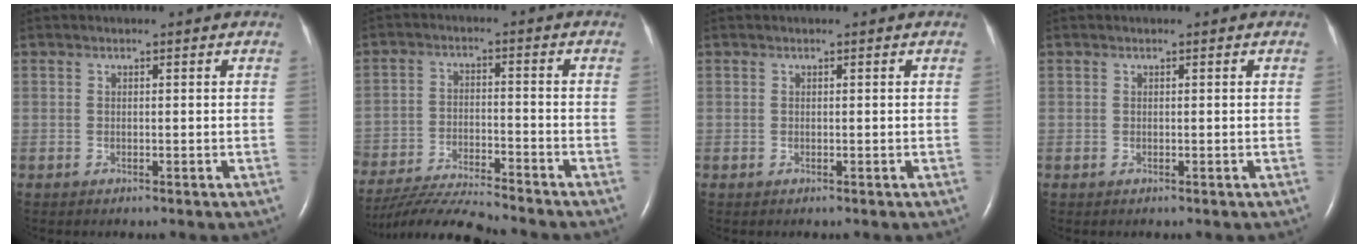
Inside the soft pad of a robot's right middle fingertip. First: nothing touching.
{"total": 12.0, "force": [-11.5, -0.5, 3.5], "torque": [-0.055, -0.015, -0.200]}
{"total": 0.0}
{"total": 0.0}